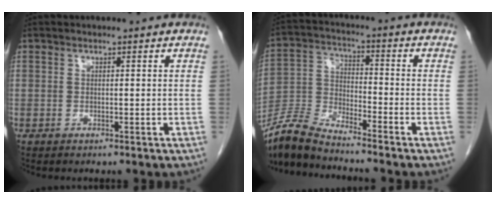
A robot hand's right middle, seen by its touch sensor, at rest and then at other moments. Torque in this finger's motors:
{"motor_torque": [0.10, -0.09, 0.03, 0.06]}